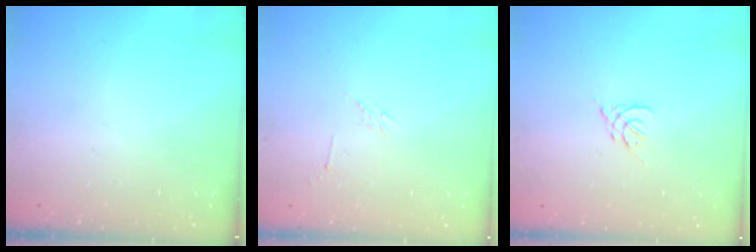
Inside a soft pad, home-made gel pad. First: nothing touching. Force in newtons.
{"total": 2.3, "press": 2.3, "slide": 0.4}
{"total": 1.3, "press": 1.2, "slide": 0.6}